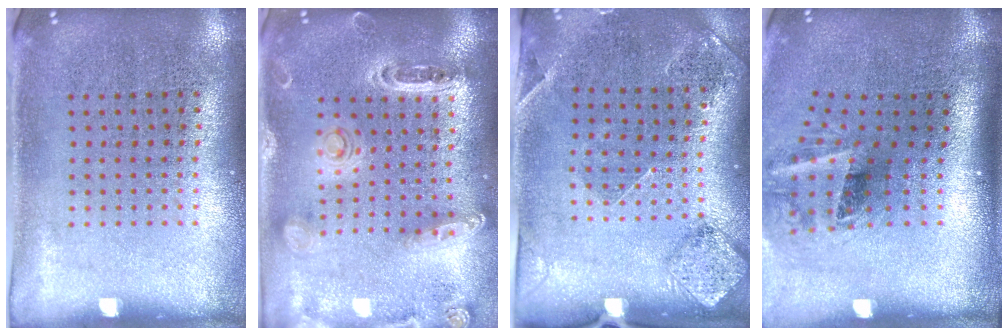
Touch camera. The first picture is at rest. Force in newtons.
{"total": 1.3, "press": 1.3, "slide": 0.2}
{"total": 1.5, "press": 1.4, "slide": 0.6}
{"total": 2.1, "press": 1.3, "slide": 1.7}